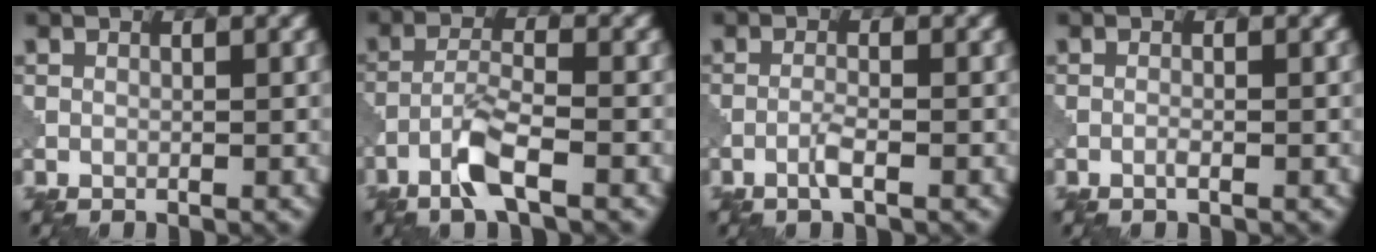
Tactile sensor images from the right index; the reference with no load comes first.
{"total": 4.0, "force": [-2.5, 0.6, 3.1], "torque": [-0.067, 0.005, -0.058]}
{"total": 1.5, "force": [-0.8, 0.1, 1.3], "torque": [-0.027, 0.004, -0.020]}
{"total": 0.6, "force": [-0.3, 0.0, 0.5], "torque": [-0.012, 0.000, -0.009]}